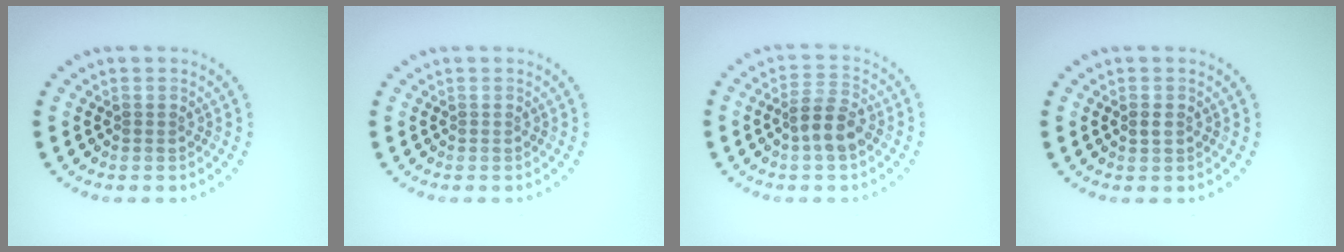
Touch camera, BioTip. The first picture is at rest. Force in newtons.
{"total": 0.0}
{"total": 3.4, "press": 3.2, "slide": 1.2}
{"total": 1.0, "press": 1.0, "slide": 0.1}